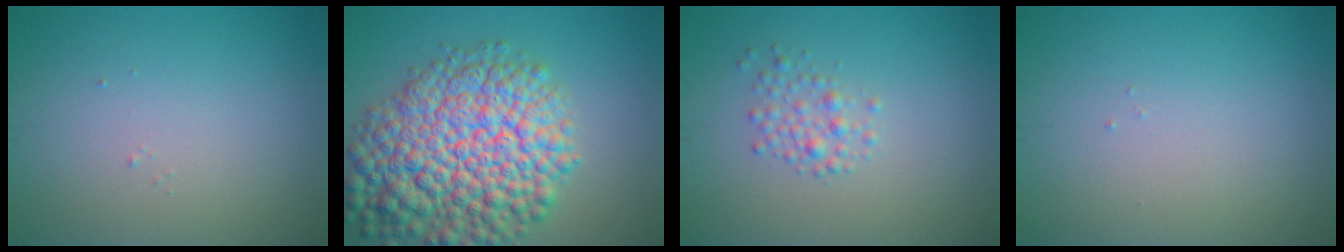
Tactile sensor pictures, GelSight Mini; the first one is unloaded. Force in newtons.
{"total": 12.3, "press": 12.3, "slide": 0.5}
{"total": 1.8, "press": 1.8, "slide": 0.0}
{"total": 0.0}